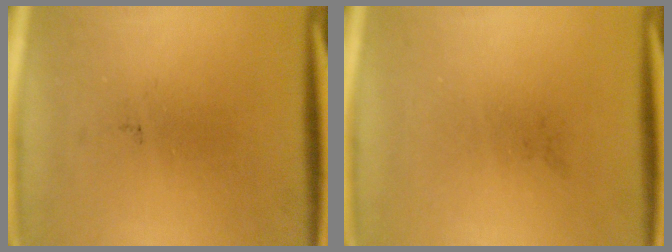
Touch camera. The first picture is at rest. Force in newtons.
{"total": 0.0}